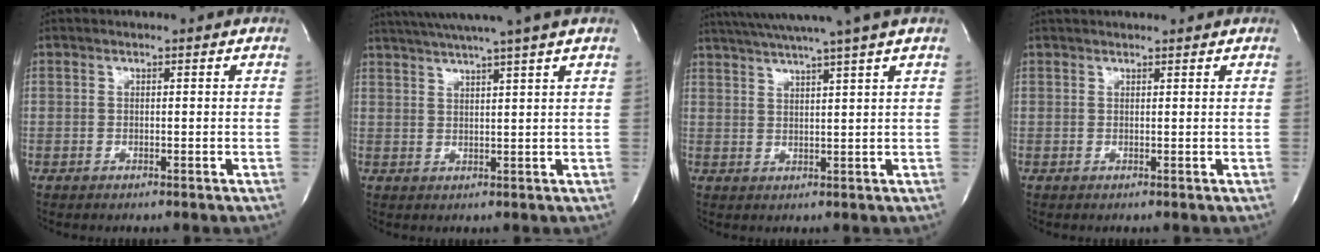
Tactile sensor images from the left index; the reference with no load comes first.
{"total": 11.4, "force": [9.6, -1.9, 5.8], "torque": [-0.101, 0.006, 0.133]}
{"total": 13.3, "force": [11.4, -2.0, 6.7], "torque": [-0.116, -0.002, 0.159]}
{"total": 4.2, "force": [4.0, 0.5, 1.2], "torque": [-0.015, 0.033, 0.053]}